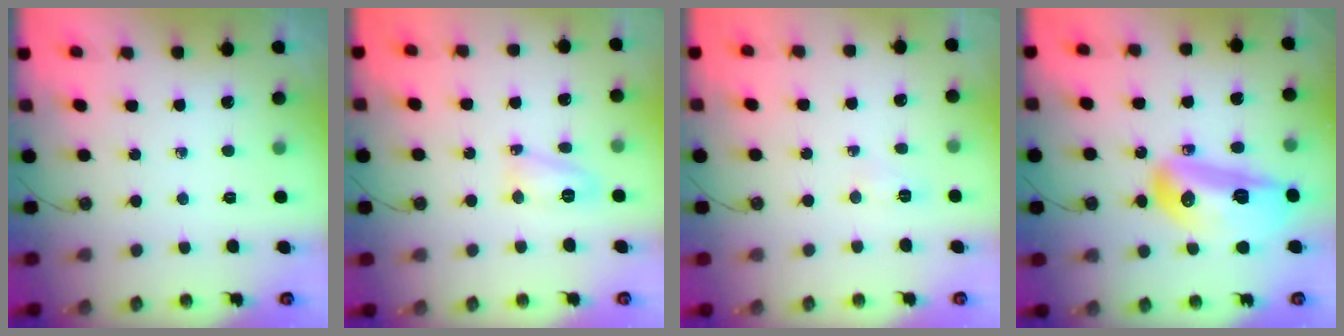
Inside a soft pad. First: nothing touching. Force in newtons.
{"total": 8.0, "press": 8.0, "slide": 0.7}
{"total": 3.1, "press": 2.8, "slide": 1.2}
{"total": 27.5, "press": 21.3, "slide": 17.4}